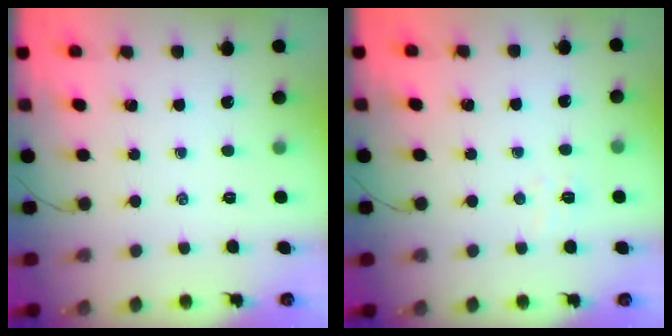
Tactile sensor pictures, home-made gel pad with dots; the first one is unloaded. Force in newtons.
{"total": 3.1, "press": 2.9, "slide": 1.0}